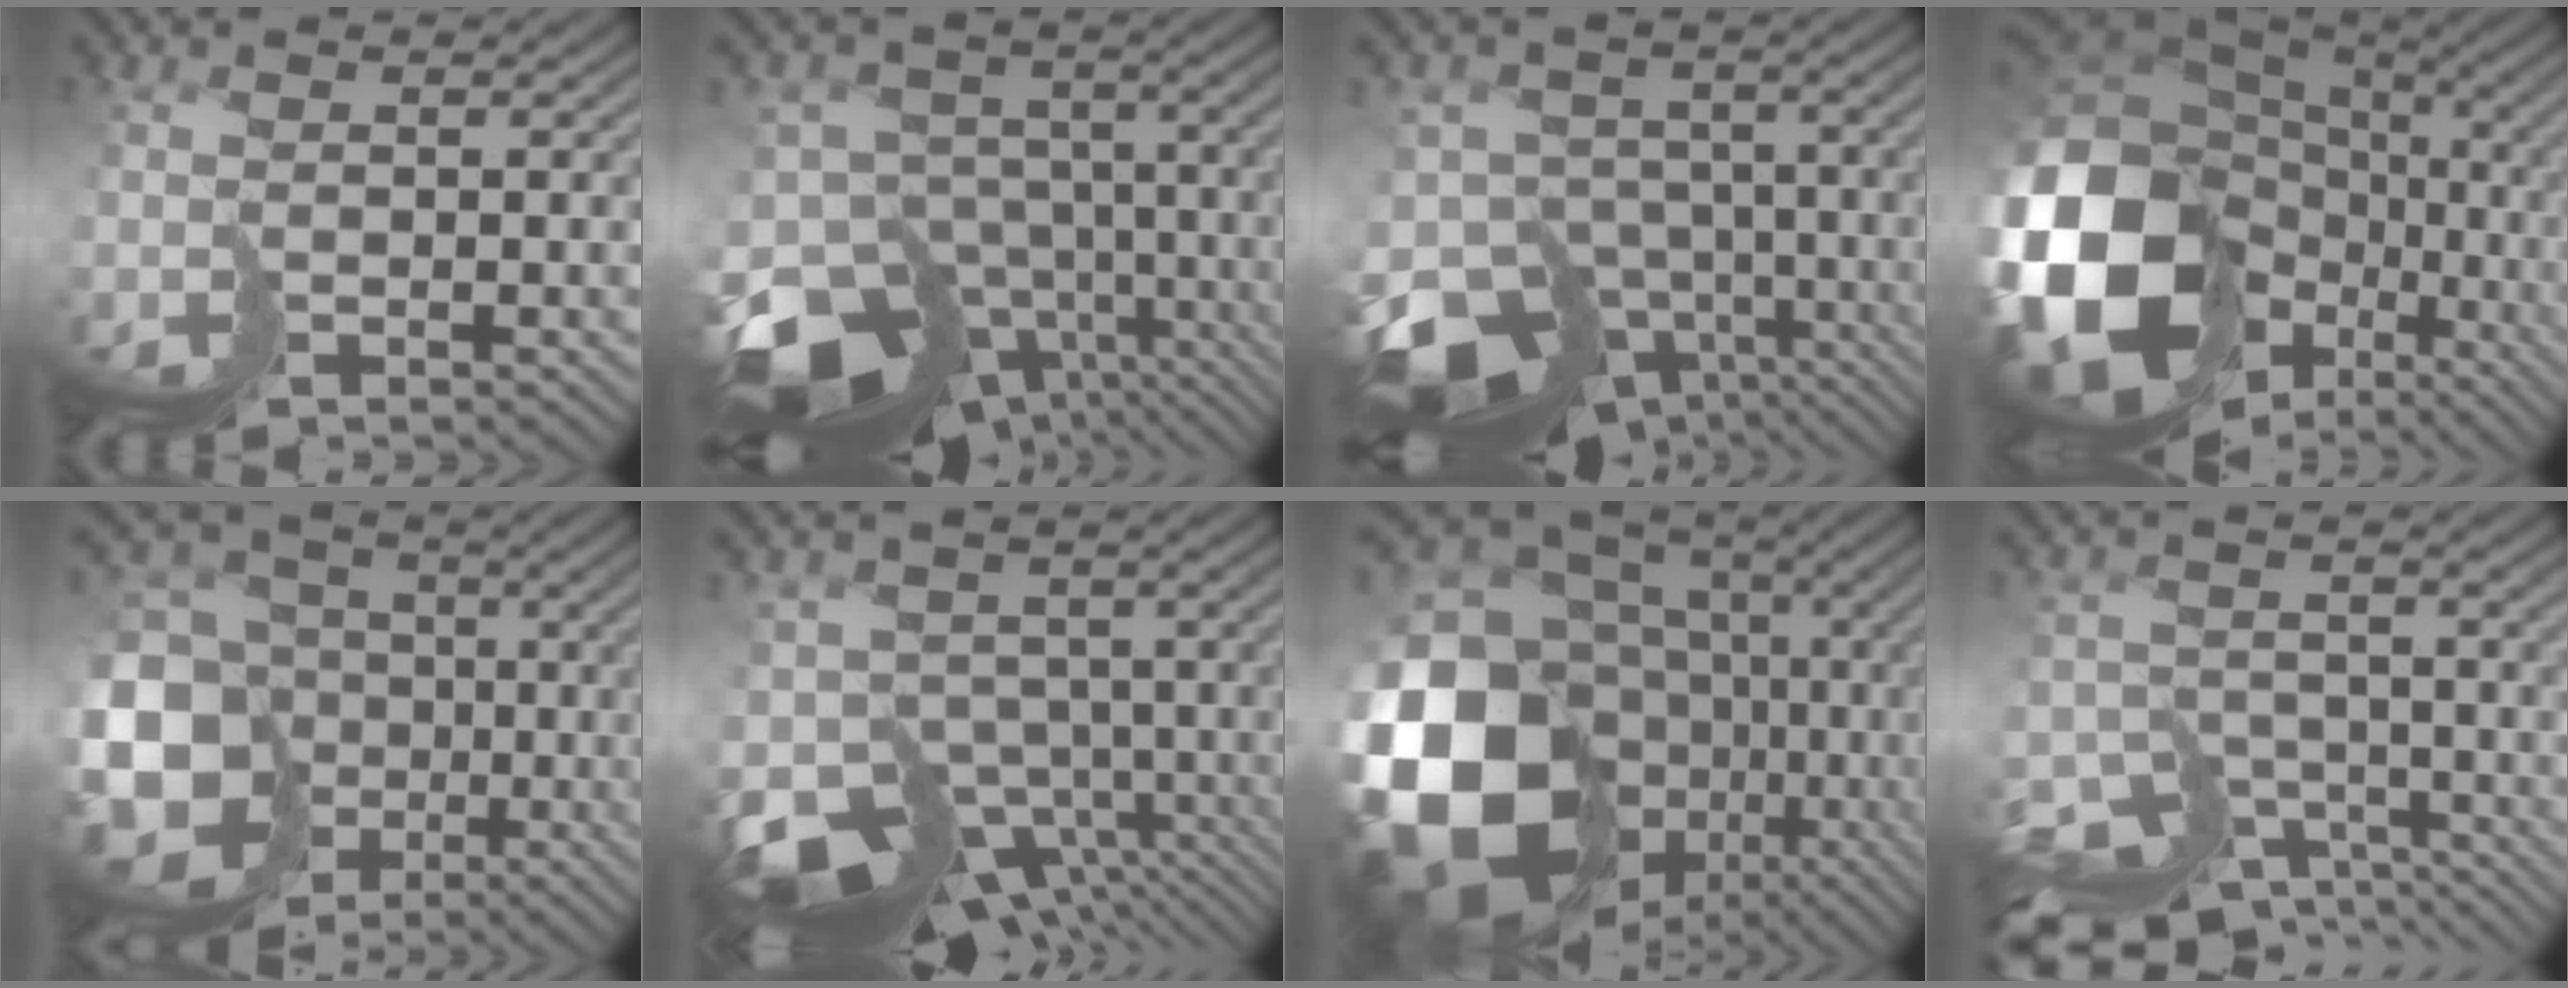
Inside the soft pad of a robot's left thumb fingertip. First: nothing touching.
{"total": 15.8, "force": [-10.2, 9.1, 7.9], "torque": [-0.175, -0.020, -0.132]}
{"total": 14.3, "force": [-9.0, 8.8, 6.9], "torque": [-0.157, -0.022, -0.109]}
{"total": 20.2, "force": [-4.0, 15.6, 12.1], "torque": [-0.339, -0.060, -0.026]}
{"total": 19.0, "force": [-5.5, 16.5, 7.7], "torque": [-0.231, -0.043, -0.091]}
{"total": 11.5, "force": [-6.3, 7.2, 6.3], "torque": [-0.142, -0.020, -0.096]}
{"total": 20.7, "force": [-3.6, 16.5, 11.9], "torque": [-0.296, -0.044, -0.053]}
{"total": 11.3, "force": [-9.4, 5.2, 3.6], "torque": [-0.069, -0.019, -0.135]}